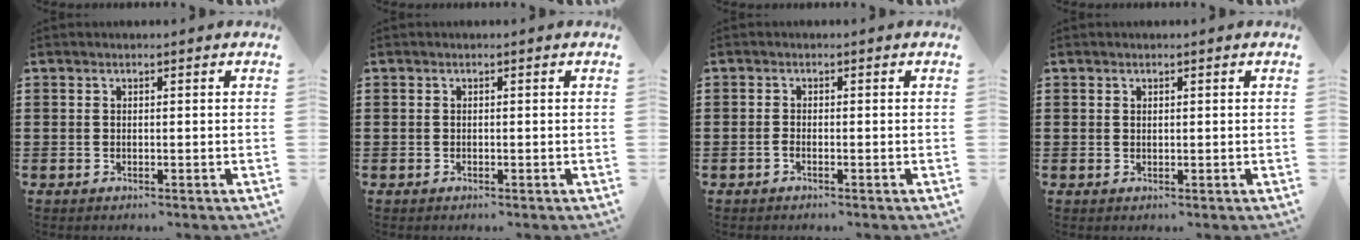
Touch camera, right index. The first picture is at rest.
{"total": 0.0}
{"total": 0.8, "force": [-0.6, 0.1, 0.5], "torque": [-0.013, -0.006, -0.009]}
{"total": 0.0}